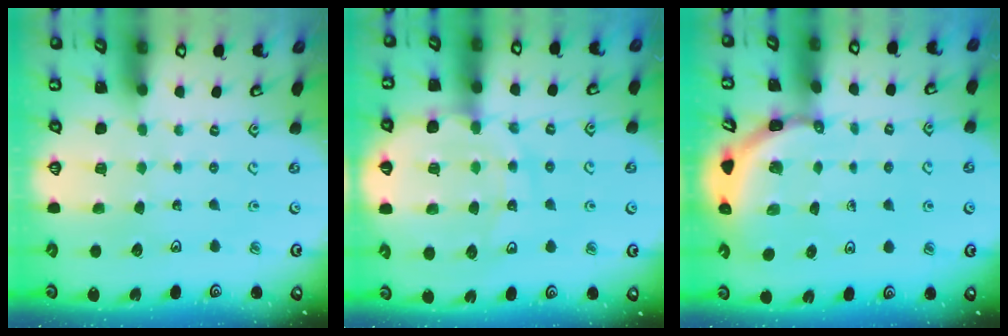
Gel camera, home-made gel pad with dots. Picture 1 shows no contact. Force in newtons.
{"total": 15.0, "press": 14.6, "slide": 3.5}
{"total": 3.5, "press": 3.5, "slide": 0.3}